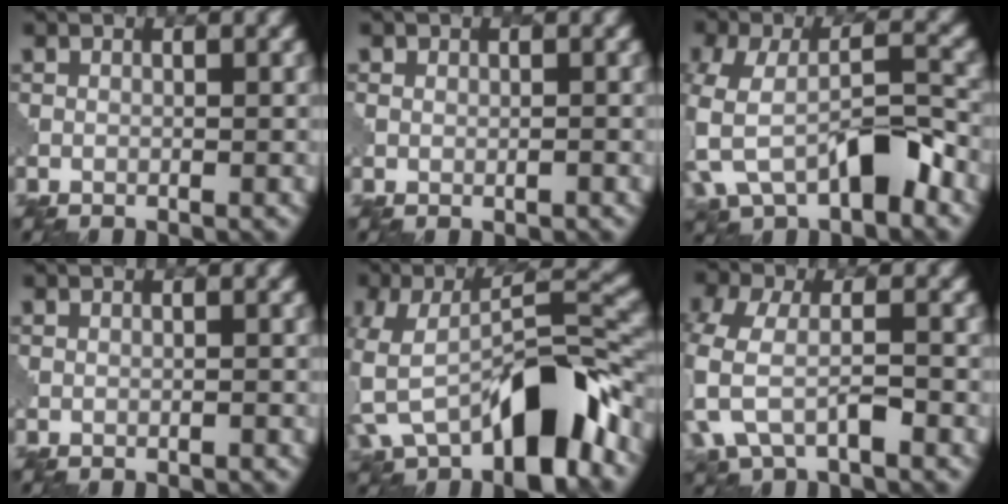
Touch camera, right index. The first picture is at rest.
{"total": 1.2, "force": [0.4, 1.1, 0.5], "torque": [-0.004, -0.002, 0.003]}
{"total": 8.4, "force": [-3.6, 4.2, 6.3], "torque": [-0.139, -0.006, -0.069]}
{"total": 0.0}
{"total": 10.7, "force": [-5.0, 4.7, 8.2], "torque": [-0.147, 0.006, -0.092]}
{"total": 5.7, "force": [-2.3, 2.9, 4.3], "torque": [-0.112, -0.006, -0.053]}